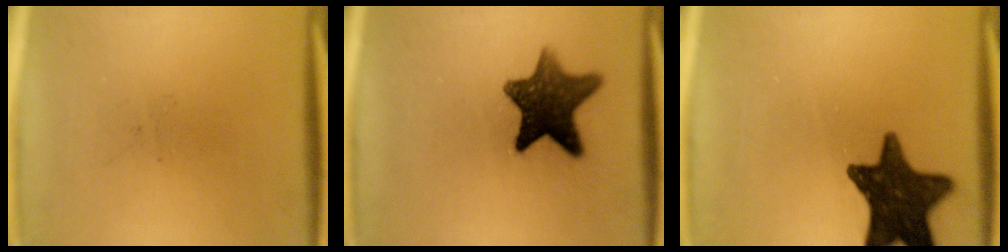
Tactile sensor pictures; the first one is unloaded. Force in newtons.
{"total": 11.4}
{"total": 14.7}